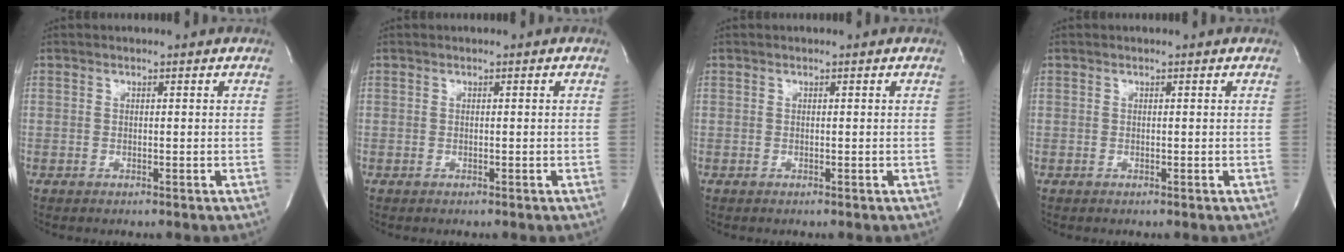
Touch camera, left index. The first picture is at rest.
{"total": 0.0}
{"total": 0.0}
{"total": 0.0}